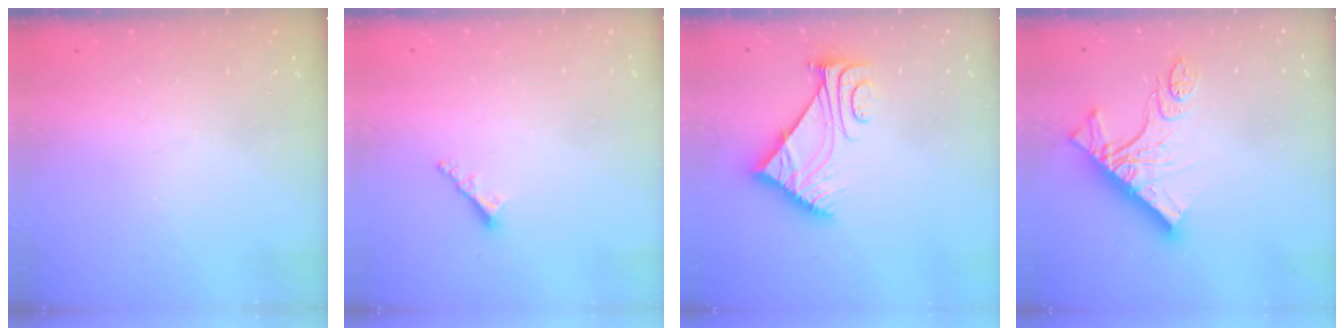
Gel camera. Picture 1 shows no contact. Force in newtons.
{"total": 2.3, "press": 2.3, "slide": 0.1}
{"total": 8.1, "press": 8.0, "slide": 1.0}
{"total": 14.3, "press": 14.3, "slide": 1.5}